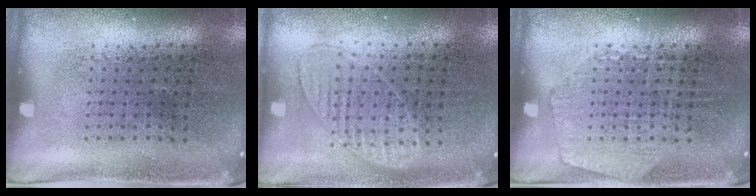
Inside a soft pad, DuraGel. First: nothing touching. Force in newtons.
{"total": 0.9, "press": 0.9, "slide": 0.4}
{"total": 1.2, "press": 1.2, "slide": 0.2}